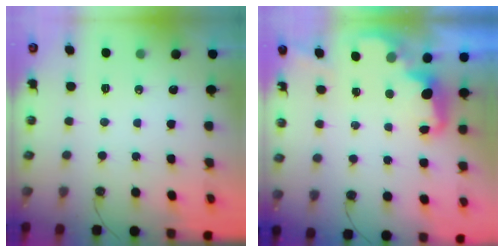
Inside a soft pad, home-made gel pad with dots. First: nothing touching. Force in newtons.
{"total": 2.6, "press": 2.5, "slide": 0.6}